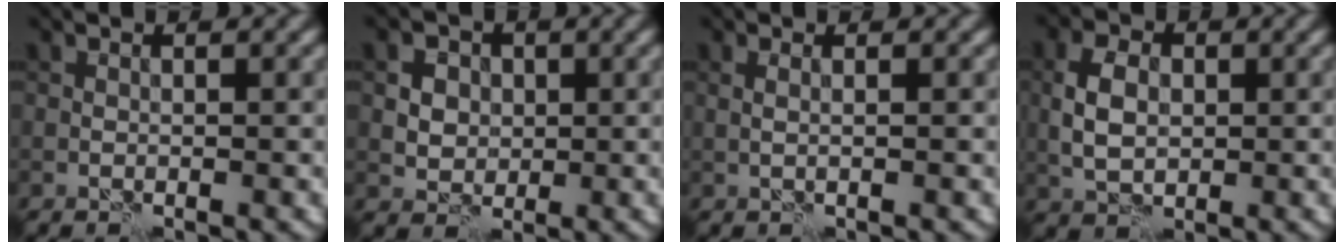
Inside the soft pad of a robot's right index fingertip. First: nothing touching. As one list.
[{"total": 5.4, "force": [1.7, 4.4, 2.6], "torque": [-0.049, 0.018, 0.022]}, {"total": 1.4, "force": [0.6, 0.6, 1.1], "torque": [-0.007, -0.001, -0.003]}, {"total": 4.2, "force": [0.1, 2.9, 3.0], "torque": [-0.063, 0.004, -0.001]}]